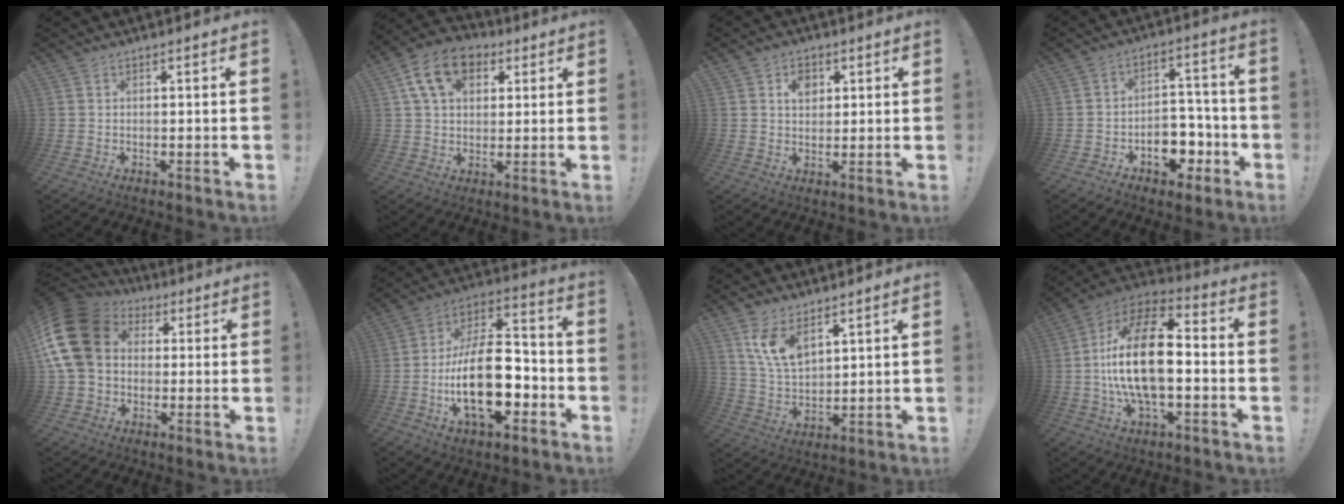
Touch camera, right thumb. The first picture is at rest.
{"total": 13.5, "force": [5.6, 9.4, 7.9], "torque": [-0.126, -0.006, 0.107]}
{"total": 5.1, "force": [2.0, 4.0, 2.5], "torque": [-0.024, -0.004, 0.031]}
{"total": 11.3, "force": [-5.0, 8.0, 6.3], "torque": [-0.070, 0.049, -0.074]}
{"total": 17.9, "force": [3.8, 13.7, 10.9], "torque": [-0.203, 0.002, 0.072]}
{"total": 23.8, "force": [-6.0, 11.8, 19.9], "torque": [-0.375, 0.028, -0.095]}
{"total": 10.2, "force": [6.5, 4.8, 6.1], "torque": [-0.115, -0.030, 0.125]}
{"total": 21.1, "force": [-1.9, 9.9, 18.6], "torque": [-0.351, 0.015, -0.035]}